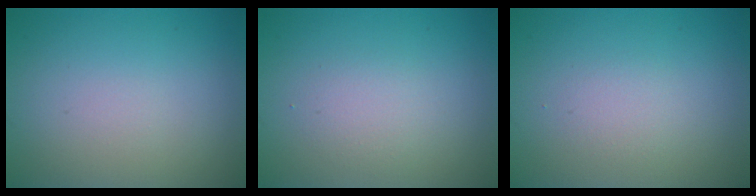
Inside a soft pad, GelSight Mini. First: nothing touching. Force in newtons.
{"total": 1.6, "press": 1.6, "slide": 0.0}
{"total": 1.2, "press": 1.2, "slide": 0.0}